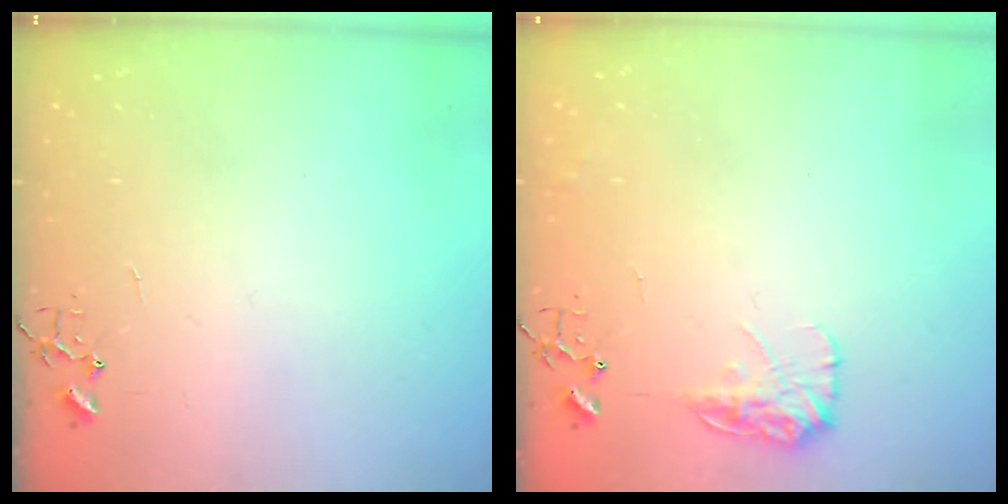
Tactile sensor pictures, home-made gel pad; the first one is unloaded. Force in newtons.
{"total": 11.4, "press": 11.3, "slide": 0.4}